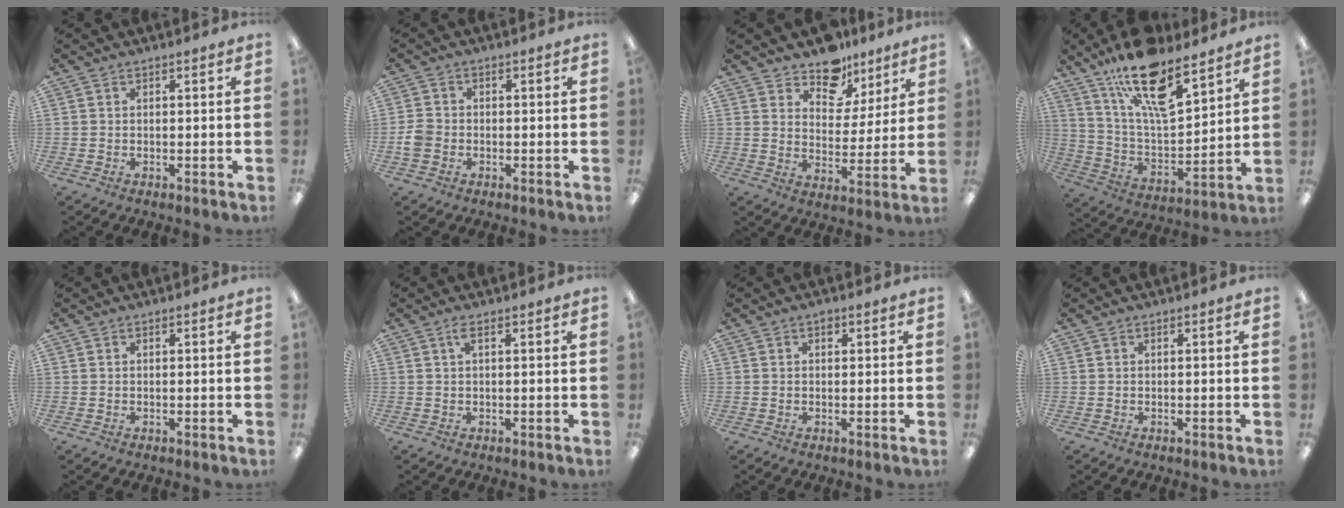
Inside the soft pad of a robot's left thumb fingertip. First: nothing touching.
{"total": 3.5, "force": [-1.1, 2.9, 1.6], "torque": [-0.024, 0.010, -0.019]}
{"total": 10.9, "force": [9.0, 5.9, 2.1], "torque": [-0.038, -0.066, 0.169]}
{"total": 19.7, "force": [13.5, 7.3, 12.3], "torque": [-0.208, -0.079, 0.233]}
{"total": 0.0}
{"total": 2.0, "force": [0.9, 0.5, 1.7], "torque": [-0.031, 0.003, 0.012]}
{"total": 1.2, "force": [0.6, 0.7, 0.7], "torque": [-0.006, 0.000, 0.009]}
{"total": 0.0}